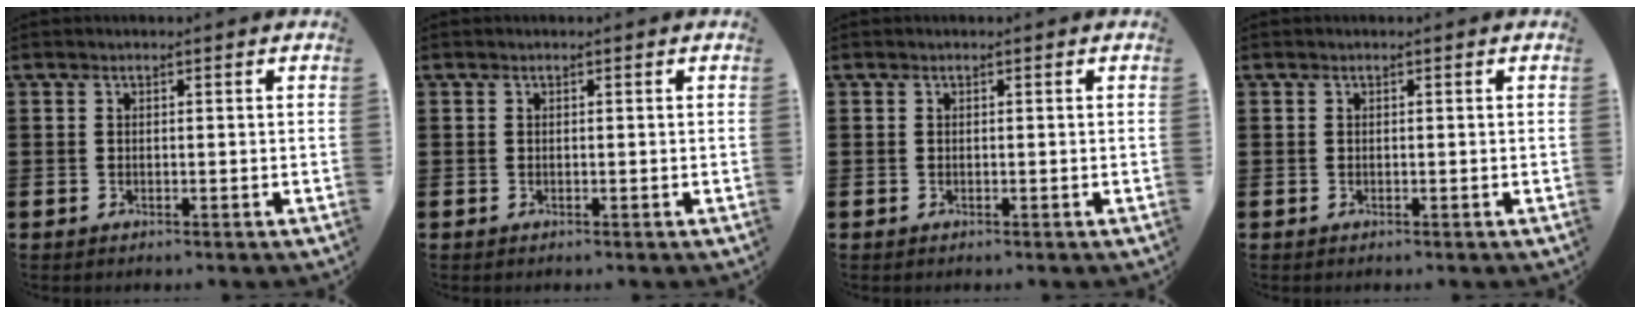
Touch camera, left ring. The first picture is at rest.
{"total": 0.0}
{"total": 0.0}
{"total": 0.0}